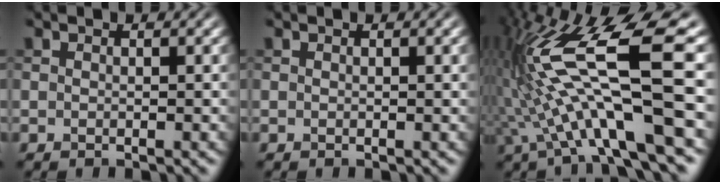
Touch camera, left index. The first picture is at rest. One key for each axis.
{"total": 0.8, "fx": 0.2, "fy": 0.1, "fz": 0.7, "tx": -0.008, "ty": 0.003, "tz": 0.003}
{"total": 13.2, "fx": -0.4, "fy": 2.6, "fz": 12.9, "tx": -0.248, "ty": 0.020, "tz": 0.000}